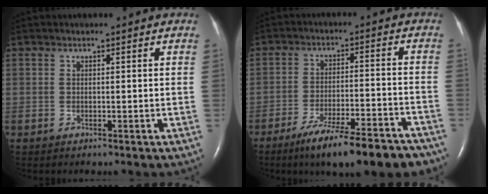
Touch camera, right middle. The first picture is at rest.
{"total": 16.2, "force": [-12.7, 2.7, 9.7], "torque": [-0.109, -0.002, -0.188]}